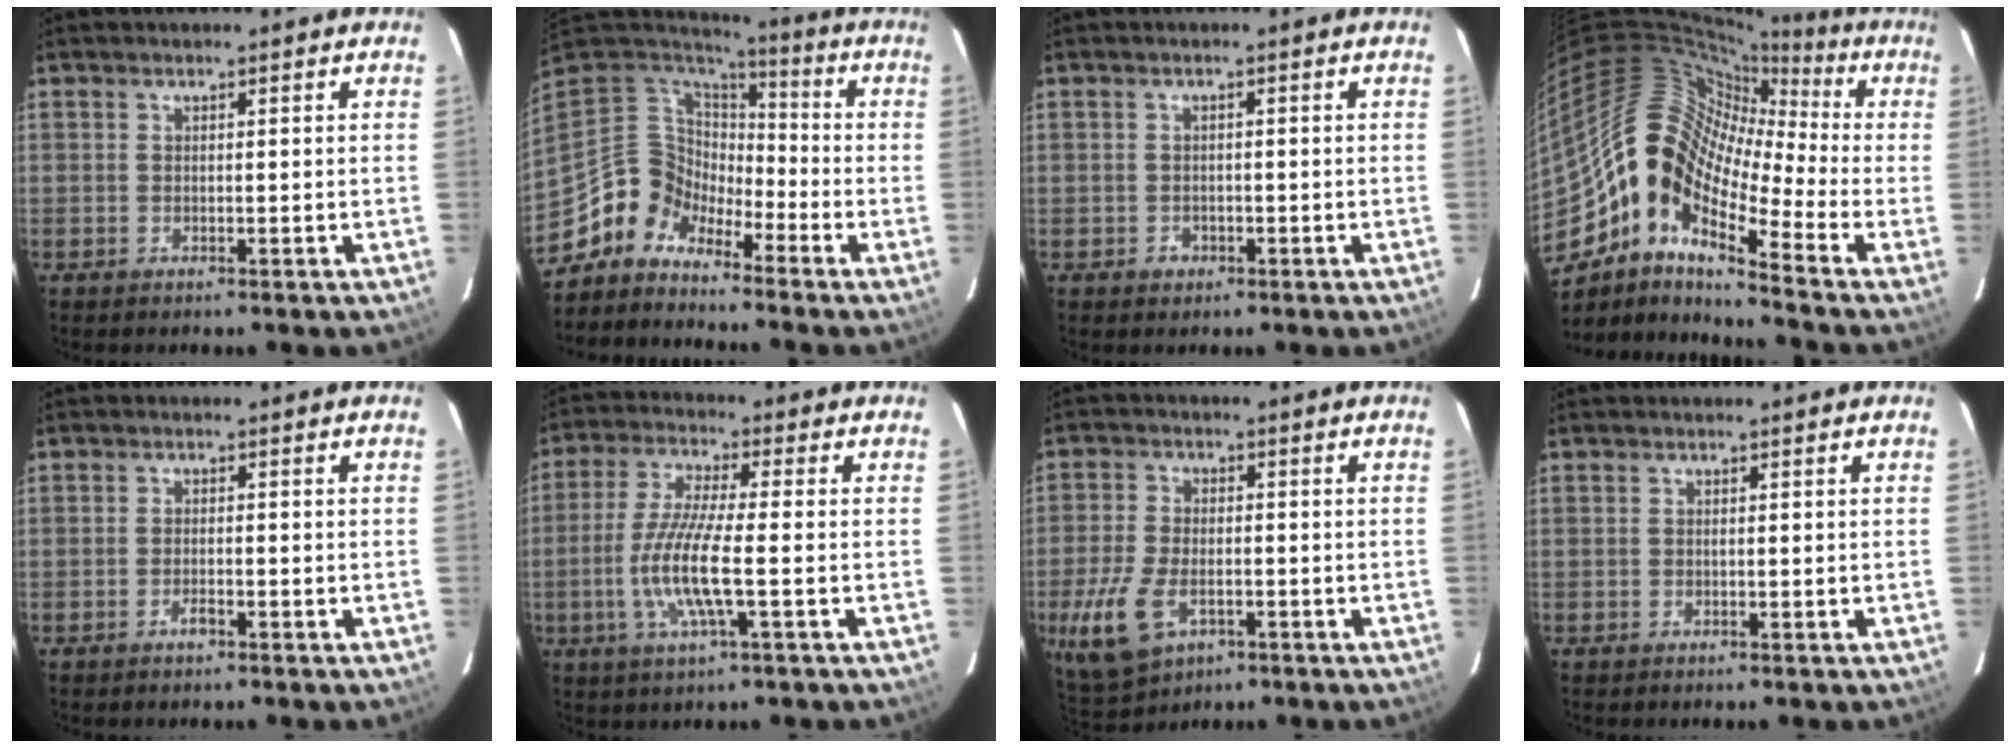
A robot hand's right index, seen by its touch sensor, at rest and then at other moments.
{"total": 8.7, "force": [-6.7, 5.6, -0.2], "torque": [-0.009, 0.045, -0.150]}
{"total": 2.3, "force": [-0.8, 2.1, 0.3], "torque": [-0.005, 0.005, -0.010]}
{"total": 15.8, "force": [-6.4, 7.4, 12.4], "torque": [-0.204, 0.003, -0.142]}
{"total": 1.7, "force": [-1.2, 0.6, 1.2], "torque": [-0.025, 0.001, -0.022]}
{"total": 10.7, "force": [-2.6, 1.1, 10.3], "torque": [-0.214, -0.007, -0.053]}
{"total": 11.1, "force": [-4.2, 6.4, 8.0], "torque": [-0.190, -0.014, -0.074]}
{"total": 0.0}